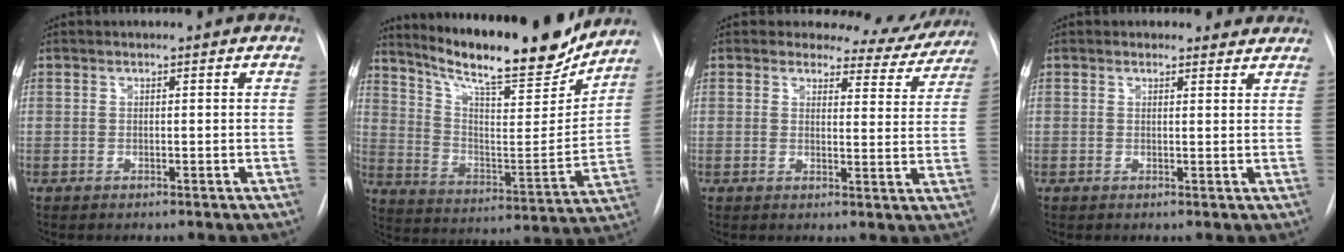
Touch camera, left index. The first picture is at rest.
{"total": 21.1, "force": [18.3, 2.8, 10.2], "torque": [-0.173, -0.040, 0.278]}
{"total": 8.1, "force": [7.5, 2.9, -0.2], "torque": [0.028, -0.033, 0.064]}
{"total": 2.7, "force": [2.4, 1.3, 0.0], "torque": [0.007, -0.009, 0.012]}